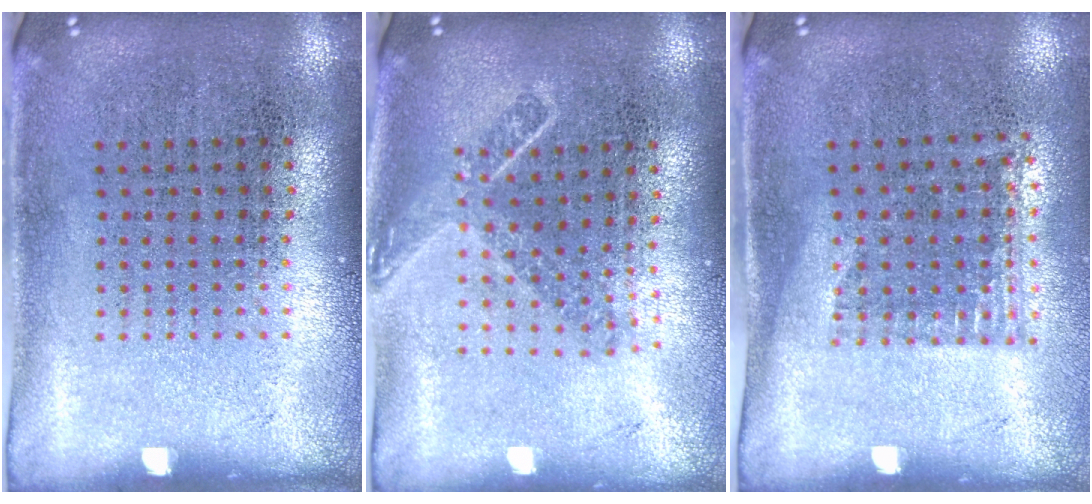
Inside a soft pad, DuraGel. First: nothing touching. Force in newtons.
{"total": 1.8, "press": 1.3, "slide": 1.2}
{"total": 1.2, "press": 0.9, "slide": 0.8}